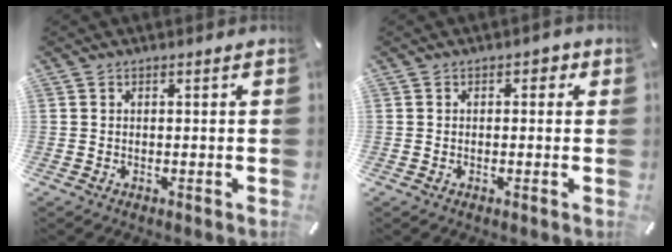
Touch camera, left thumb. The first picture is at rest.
{"total": 1.6, "force": [-0.3, 1.3, 1.0], "torque": [-0.012, 0.006, -0.009]}